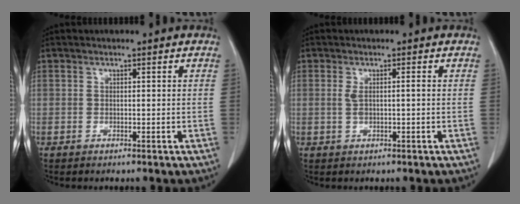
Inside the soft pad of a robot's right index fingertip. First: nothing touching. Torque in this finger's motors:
{"motor_torque": [0.07, 0.02, 0.02, 0.03]}